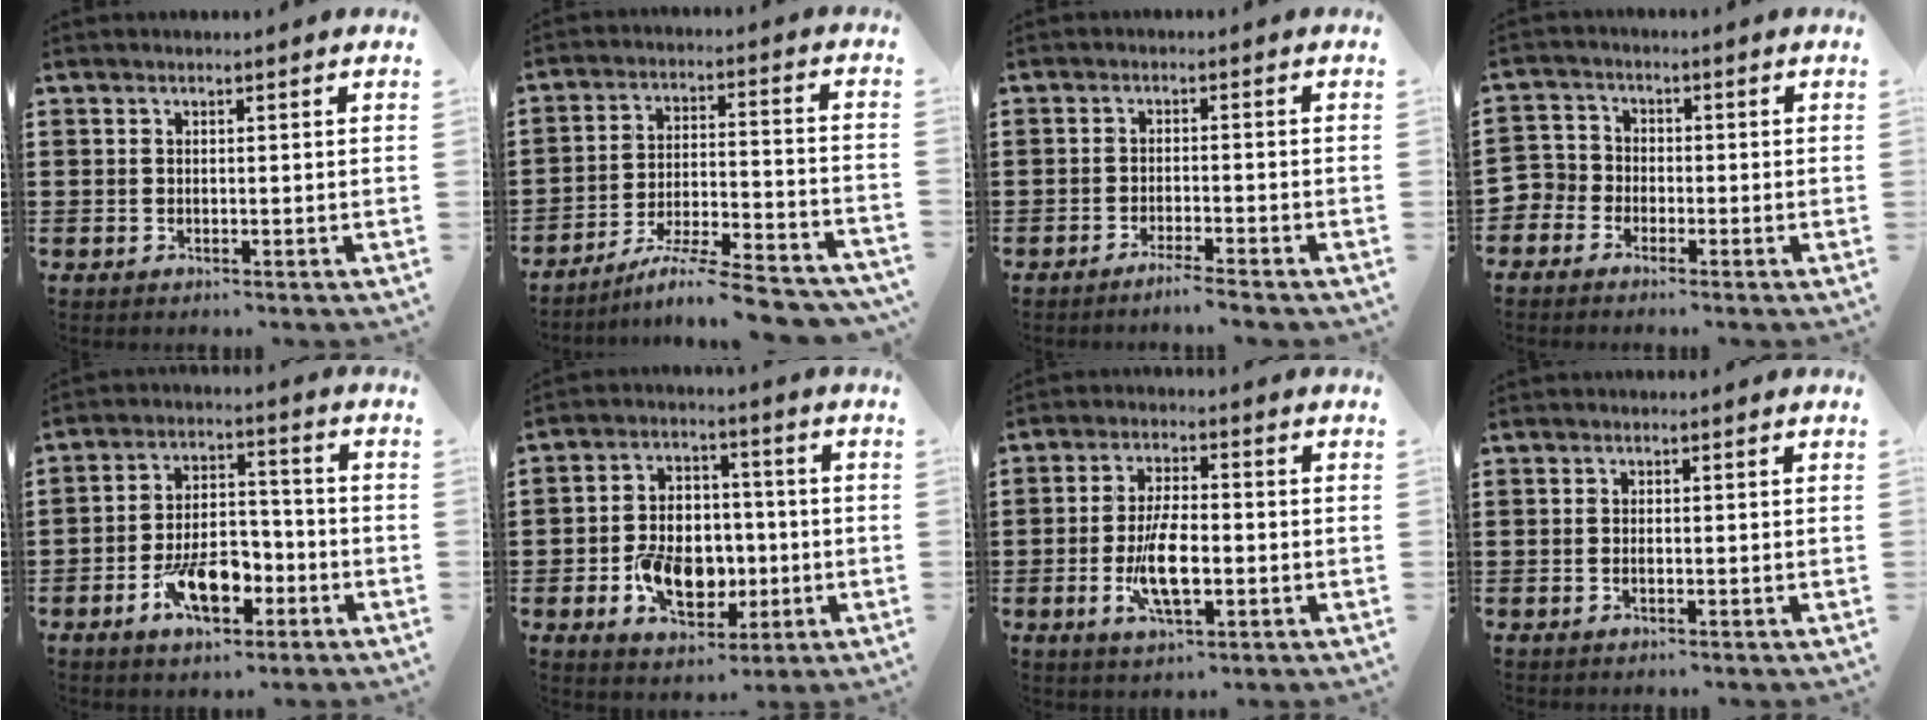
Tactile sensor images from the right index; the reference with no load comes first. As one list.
[{"total": 7.9, "force": [-7.0, -0.1, 3.8], "torque": [-0.058, -0.003, -0.136]}, {"total": 2.0, "force": [-1.8, -0.4, 0.8], "torque": [-0.013, -0.001, -0.034]}, {"total": 3.1, "force": [-2.3, 2.2, 0.2], "torque": [-0.031, 0.000, -0.056]}, {"total": 9.2, "force": [-4.1, 4.8, 6.7], "torque": [-0.116, 0.002, -0.075]}, {"total": 9.3, "force": [-2.4, 6.4, 6.2], "torque": [-0.113, 0.010, -0.041]}, {"total": 8.3, "force": [-1.9, 3.1, 7.5], "torque": [-0.159, -0.012, -0.035]}, {"total": 0.7, "force": [-0.2, 0.0, 0.6], "torque": [-0.015, -0.008, -0.001]}]